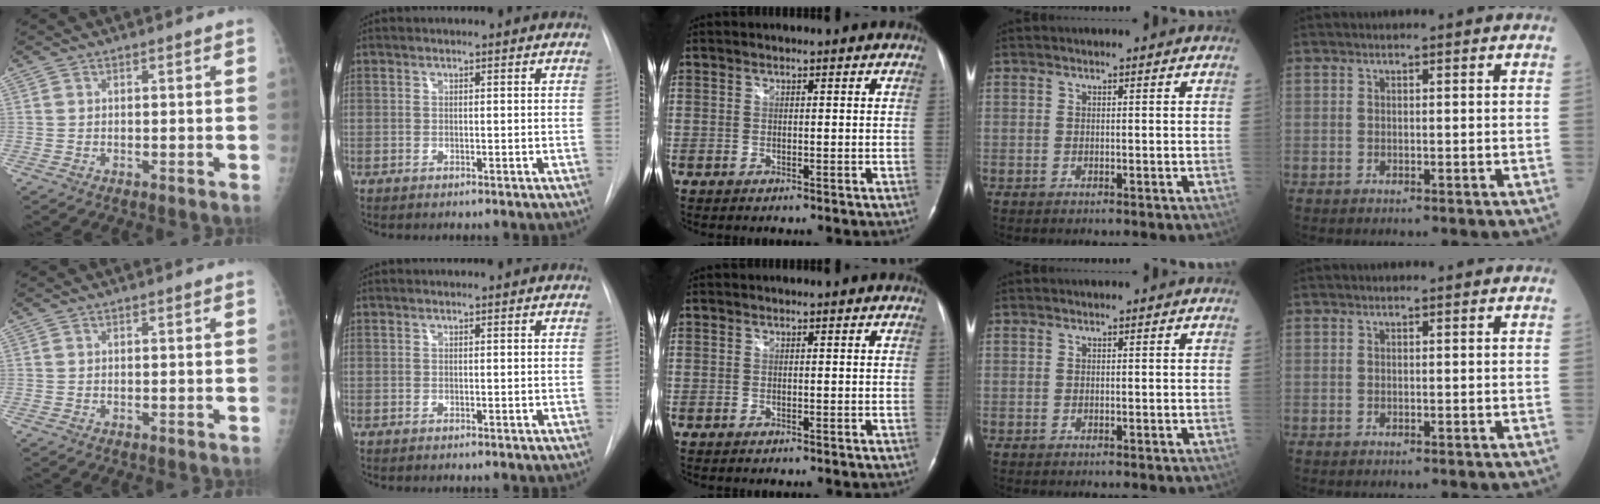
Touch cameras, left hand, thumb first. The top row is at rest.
{}